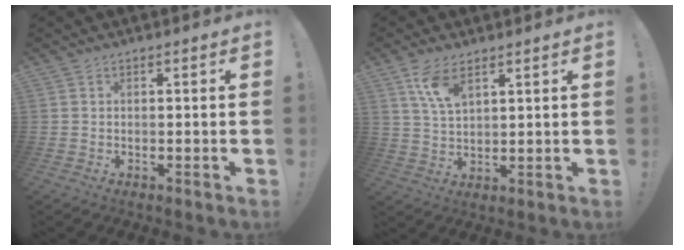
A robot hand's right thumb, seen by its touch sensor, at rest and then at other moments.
{"total": 7.8, "force": [4.7, 3.3, 5.2], "torque": [-0.103, -0.015, 0.088]}